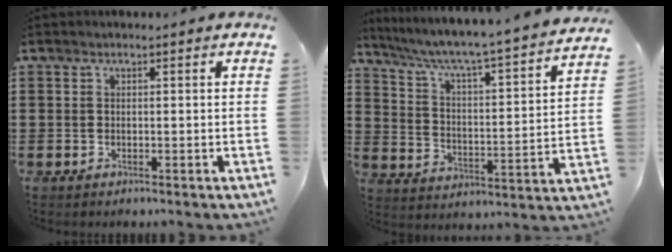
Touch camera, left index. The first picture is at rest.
{"total": 4.5, "force": [3.9, -0.4, 2.3], "torque": [-0.065, -0.046, 0.053]}